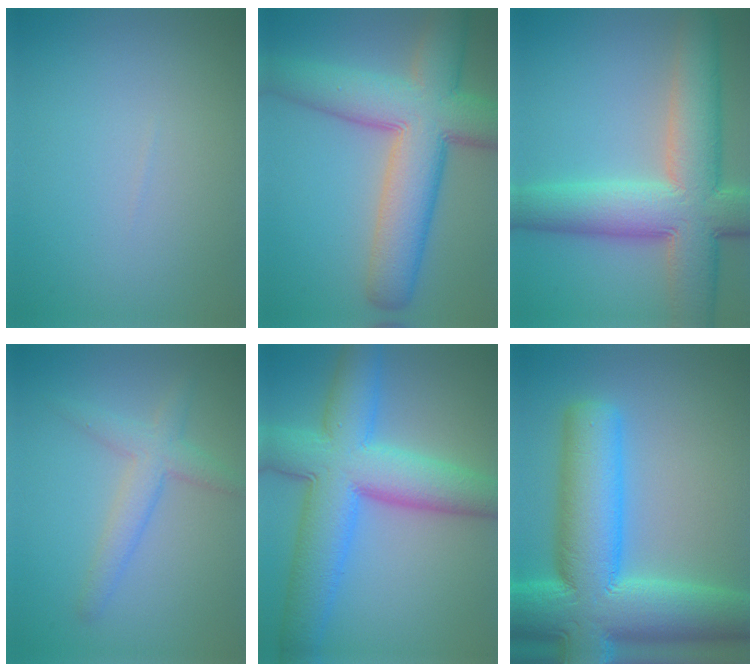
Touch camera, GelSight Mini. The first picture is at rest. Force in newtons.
{"total": 11.1, "press": 11.1, "slide": 0.4}
{"total": 11.1, "press": 11.0, "slide": 0.5}
{"total": 3.0, "press": 3.0, "slide": 0.0}
{"total": 10.7, "press": 10.7, "slide": 0.3}
{"total": 14.6, "press": 14.6, "slide": 0.5}